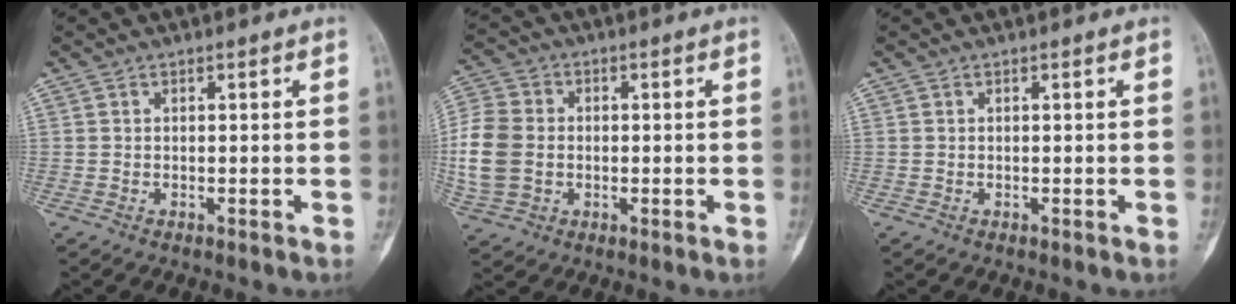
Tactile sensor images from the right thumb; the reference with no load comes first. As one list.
[{"total": 12.8, "force": [-0.9, 10.1, 7.8], "torque": [-0.178, 0.010, -0.018]}, {"total": 0.0}]